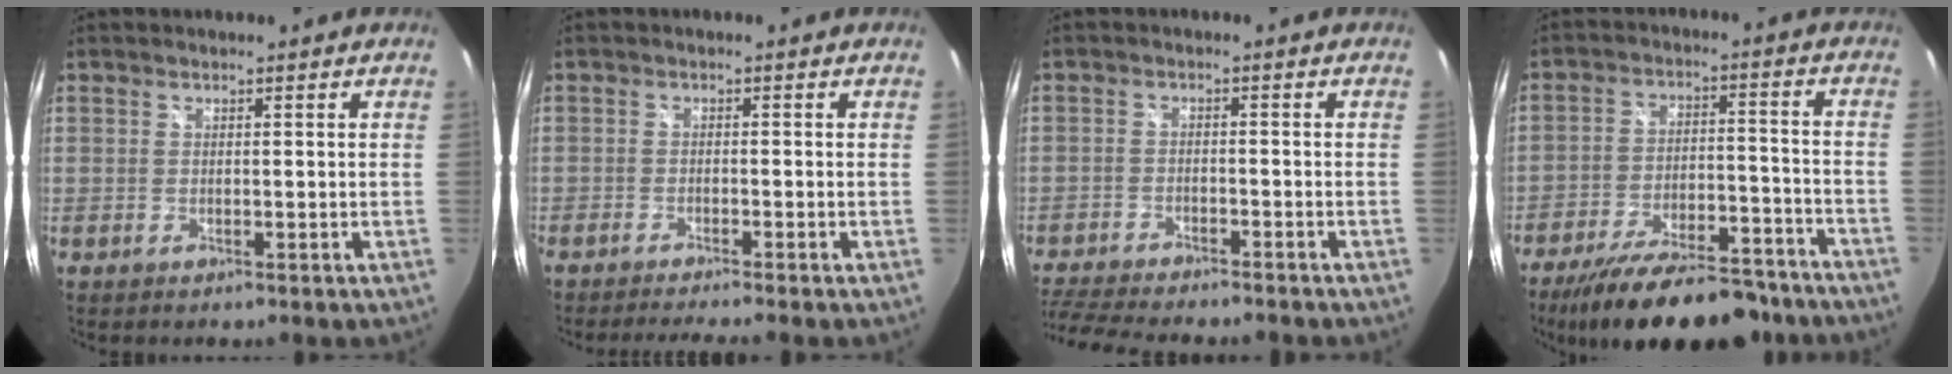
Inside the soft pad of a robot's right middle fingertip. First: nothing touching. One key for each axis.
{"total": 4.5, "fx": -4.1, "fy": -0.7, "fz": 1.8, "tx": -0.042, "ty": -0.010, "tz": -0.068}
{"total": 12.5, "fx": -11.0, "fy": 2.0, "fz": 5.4, "tx": -0.129, "ty": -0.024, "tz": -0.181}
{"total": 22.1, "fx": -18.2, "fy": 6.6, "fz": 10.7, "tx": -0.193, "ty": -0.016, "tz": -0.256}